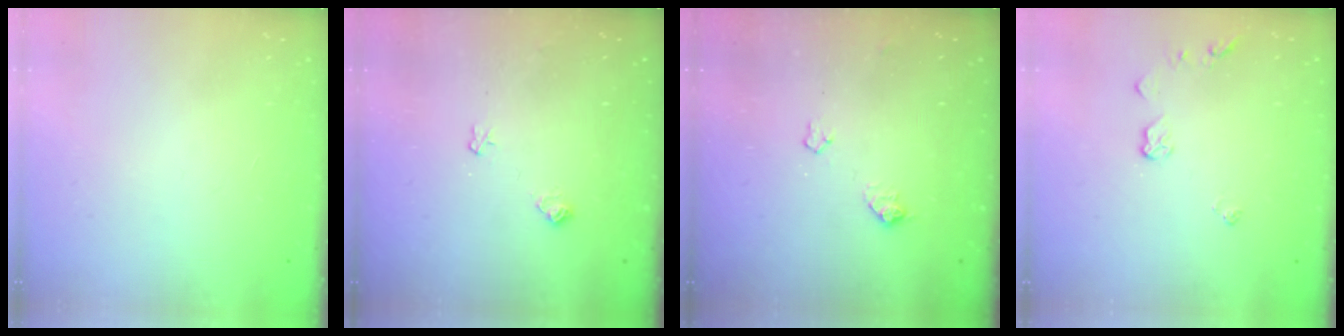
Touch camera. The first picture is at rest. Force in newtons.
{"total": 6.2, "press": 6.2, "slide": 0.7}
{"total": 6.6, "press": 6.5, "slide": 0.9}
{"total": 4.2, "press": 4.2, "slide": 0.5}